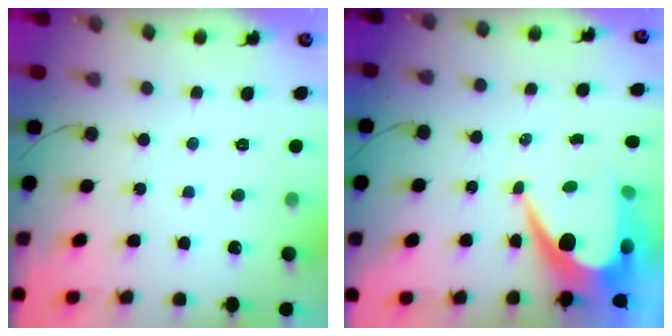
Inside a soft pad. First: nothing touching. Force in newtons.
{"total": 12.2, "press": 12.2, "slide": 0.7}